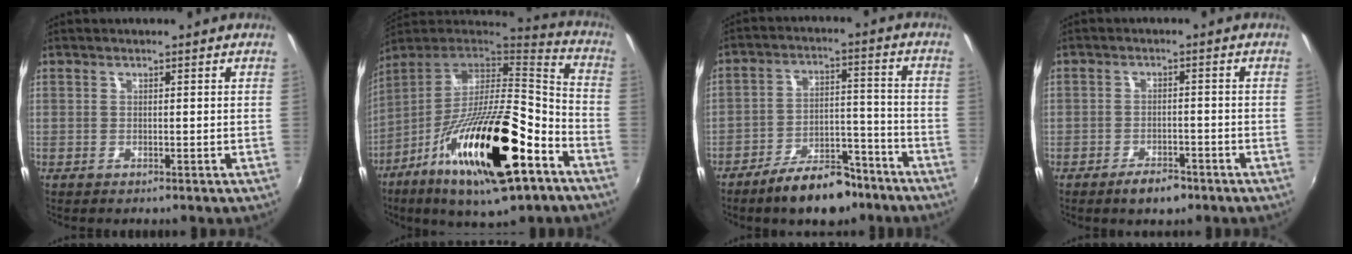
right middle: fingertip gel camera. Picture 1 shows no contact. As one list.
[{"total": 27.8, "force": [-13.0, 8.6, 23.0], "torque": [-0.406, -0.039, -0.227]}, {"total": 11.1, "force": [-8.6, 4.8, 5.2], "torque": [-0.087, 0.030, -0.121]}, {"total": 4.2, "force": [-3.1, 2.0, 2.1], "torque": [-0.045, 0.004, -0.044]}]